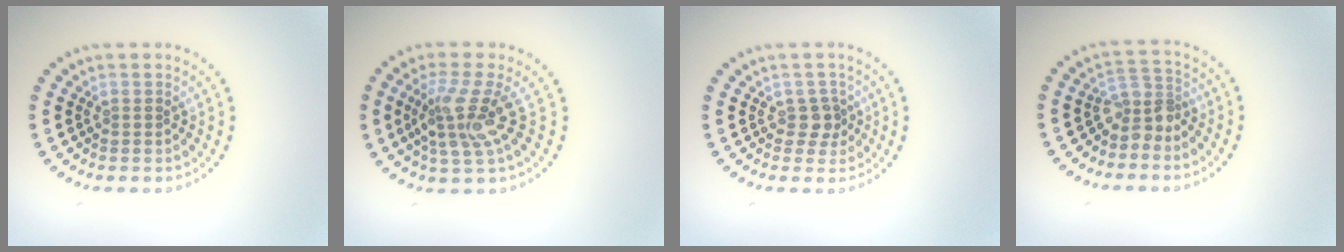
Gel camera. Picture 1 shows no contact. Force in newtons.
{"total": 3.8, "press": 3.1, "slide": 2.2}
{"total": 1.6, "press": 1.3, "slide": 1.0}
{"total": 2.7, "press": 1.9, "slide": 1.9}